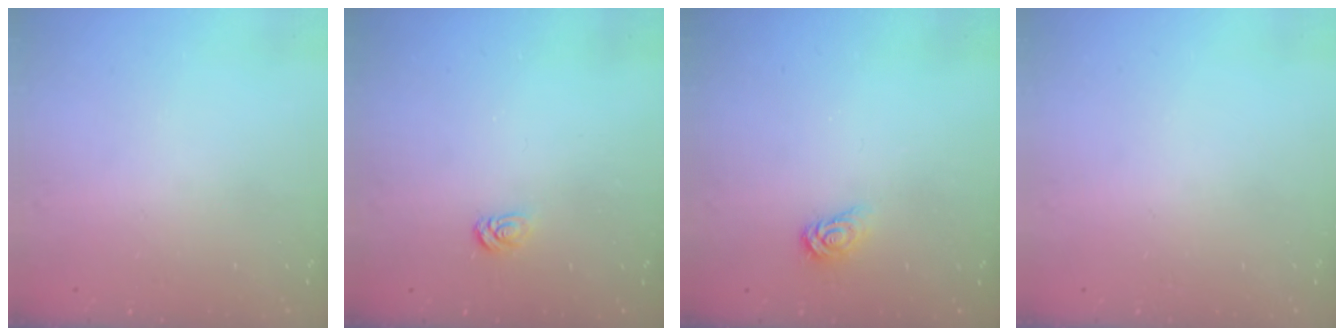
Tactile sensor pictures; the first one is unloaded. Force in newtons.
{"total": 3.7, "press": 3.6, "slide": 0.4}
{"total": 3.1, "press": 3.1, "slide": 0.0}
{"total": 0.0}